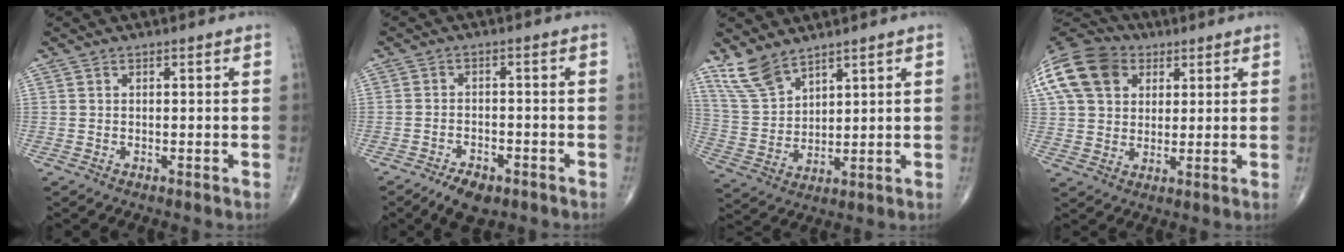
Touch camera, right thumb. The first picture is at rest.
{"total": 5.5, "force": [-3.7, 2.6, 3.1], "torque": [-0.050, 0.012, -0.060]}
{"total": 8.2, "force": [6.5, 3.4, 3.6], "torque": [-0.068, -0.028, 0.146]}
{"total": 20.2, "force": [7.5, 15.1, 11.1], "torque": [-0.250, 0.039, 0.135]}